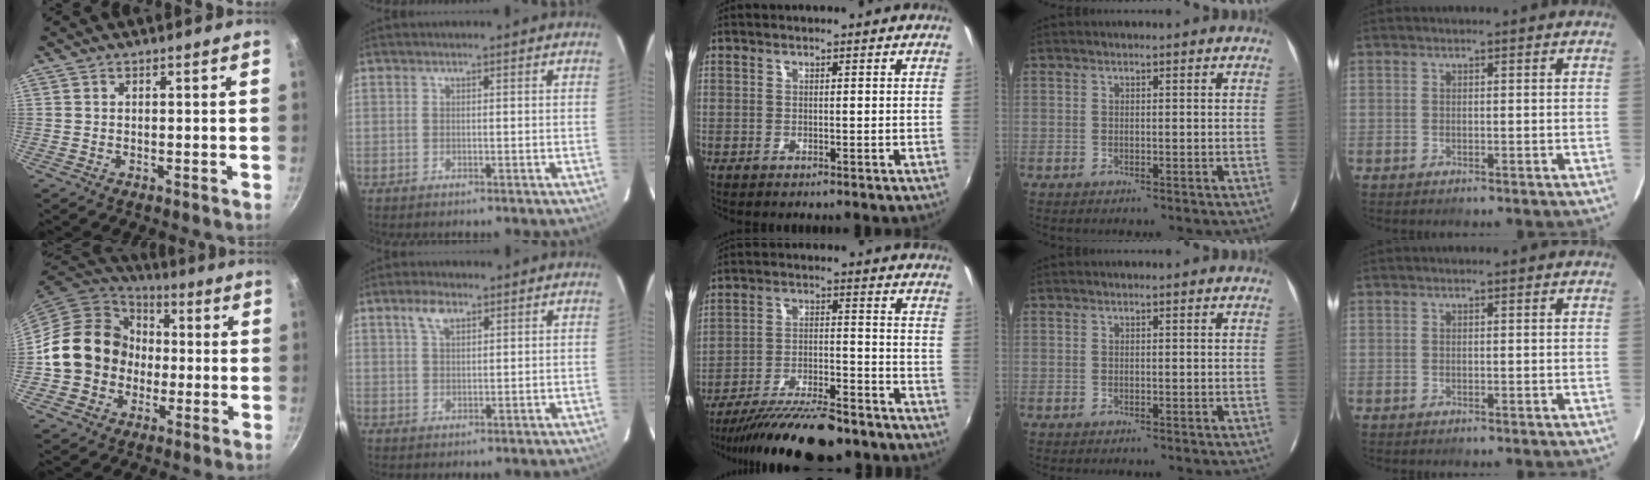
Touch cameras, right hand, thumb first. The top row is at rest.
{"thumb": {"total": 16.0, "force": [-0.9, 14.1, 7.4], "torque": [-0.095, 0.035, -0.020]}, "index": {"total": 3.8, "force": [2.2, 1.8, 2.5], "torque": [-0.048, 0.009, 0.042]}, "middle": {"total": 18.5, "force": [-15.7, 4.0, 9.0], "torque": [-0.170, -0.031, -0.241]}}